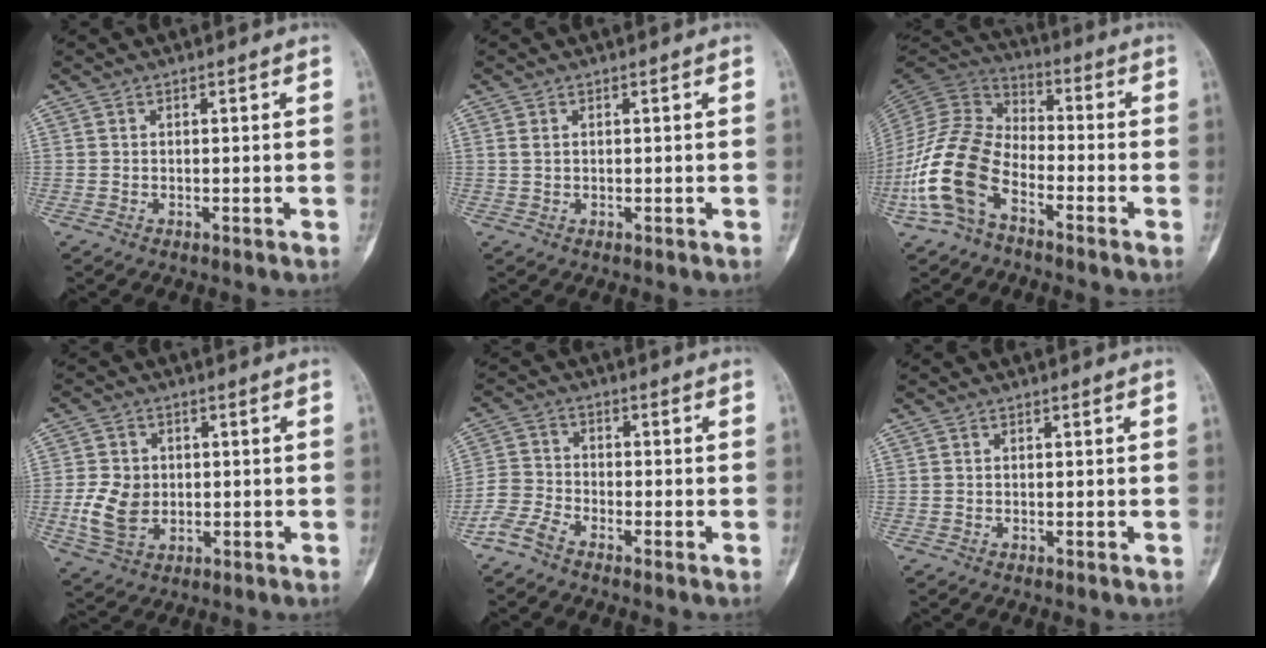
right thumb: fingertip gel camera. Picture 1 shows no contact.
{"total": 1.0, "force": [0.4, 0.7, 0.6], "torque": [-0.015, 0.003, 0.011]}
{"total": 15.4, "force": [-6.8, 8.9, 10.7], "torque": [-0.219, 0.054, -0.145]}
{"total": 8.4, "force": [-0.7, 6.5, 5.3], "torque": [-0.092, -0.001, -0.006]}
{"total": 4.5, "force": [-3.7, 1.7, 1.9], "torque": [-0.042, 0.008, -0.089]}
{"total": 0.0}